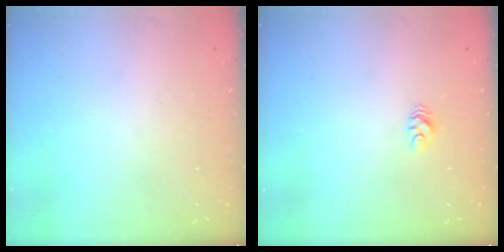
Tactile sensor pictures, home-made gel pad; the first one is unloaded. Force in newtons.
{"total": 5.0, "press": 5.0, "slide": 0.4}